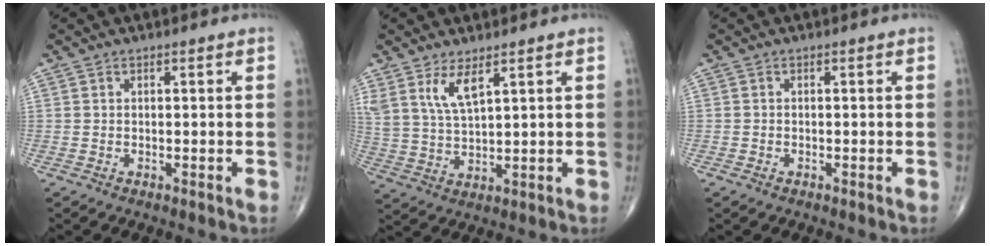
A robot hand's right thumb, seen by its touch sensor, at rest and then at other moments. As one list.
[{"total": 6.3, "force": [3.7, 1.9, 4.7], "torque": [-0.096, -0.021, 0.082]}, {"total": 0.5, "force": [-0.4, 0.3, 0.2], "torque": [-0.006, 0.000, -0.007]}]